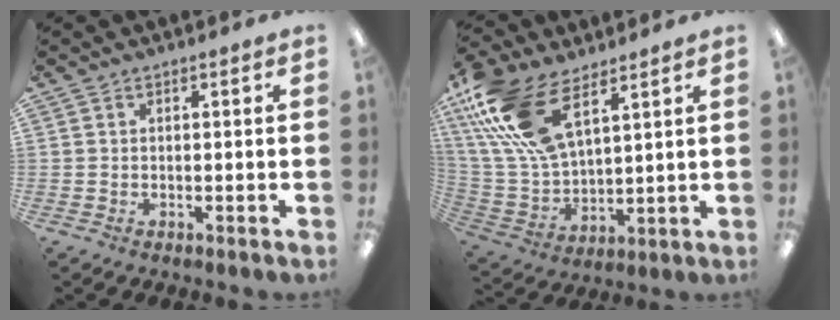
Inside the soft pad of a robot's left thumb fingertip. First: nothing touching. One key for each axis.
{"total": 19.7, "fx": 10.9, "fy": 9.8, "fz": 13.2, "tx": -0.305, "ty": -0.036, "tz": 0.195}